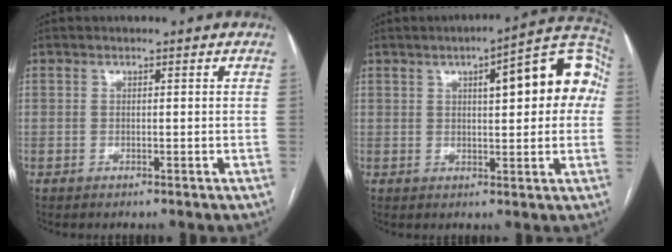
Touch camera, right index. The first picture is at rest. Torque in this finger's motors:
{"motor_torque": [1.03, 0.51, 0.29, 0.08]}